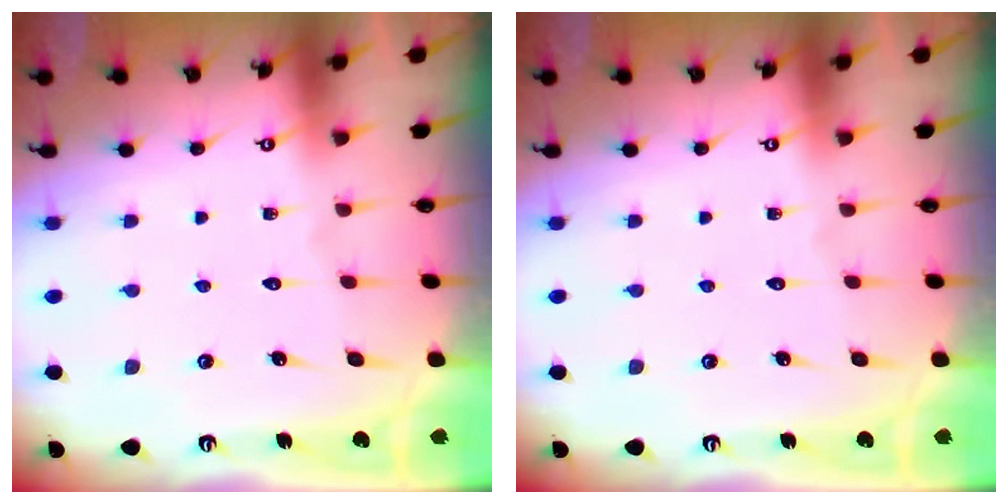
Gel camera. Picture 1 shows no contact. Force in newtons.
{"total": 0.0}